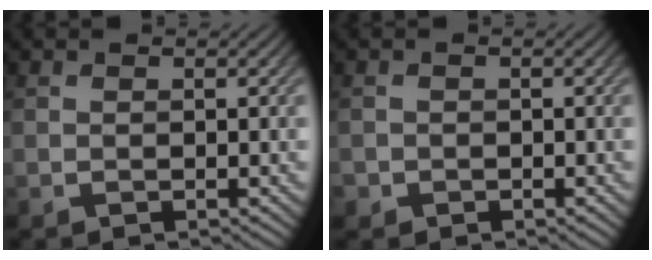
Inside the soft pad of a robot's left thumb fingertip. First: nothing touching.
{"total": 0.9, "force": [-0.4, 0.8, -0.1], "torque": [0.006, -0.004, -0.012]}